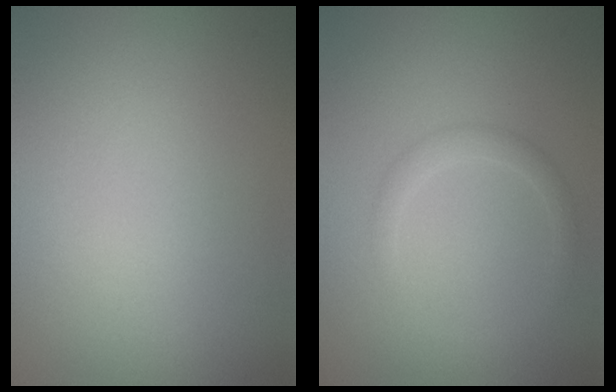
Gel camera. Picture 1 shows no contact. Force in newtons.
{"total": 1.5, "press": 1.5, "slide": 0.1}